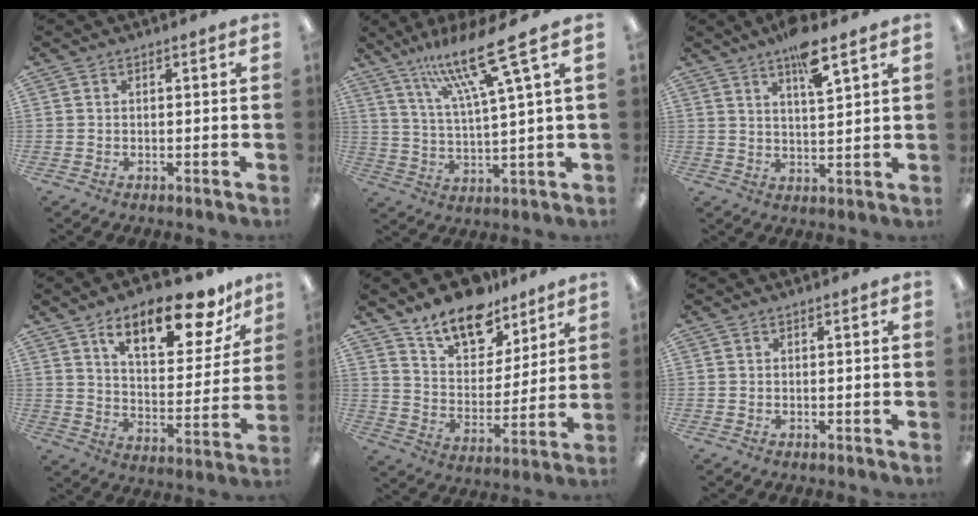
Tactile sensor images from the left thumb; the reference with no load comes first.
{"total": 15.6, "force": [10.4, 1.7, 11.6], "torque": [-0.220, -0.049, 0.163]}
{"total": 8.6, "force": [5.9, 1.9, 6.0], "torque": [-0.091, -0.030, 0.095]}
{"total": 18.5, "force": [12.2, 7.4, 11.9], "torque": [-0.171, -0.063, 0.196]}
{"total": 14.2, "force": [11.4, 6.8, 5.2], "torque": [-0.088, -0.077, 0.208]}
{"total": 0.0}